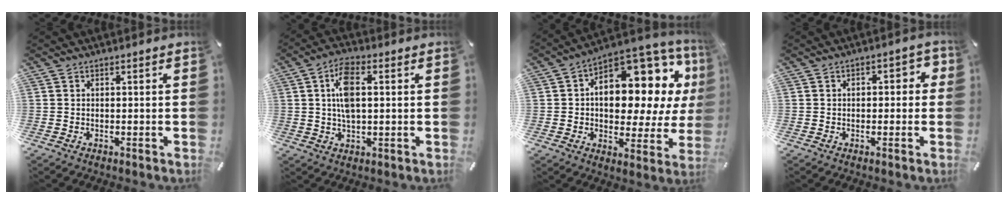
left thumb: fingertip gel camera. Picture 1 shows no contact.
{"total": 8.4, "force": [1.4, 4.0, 7.2], "torque": [-0.139, 0.003, 0.018]}
{"total": 14.7, "force": [4.3, 9.0, 10.7], "torque": [-0.140, -0.057, 0.067]}
{"total": 3.2, "force": [-0.5, 2.1, 2.4], "torque": [-0.030, 0.008, -0.017]}